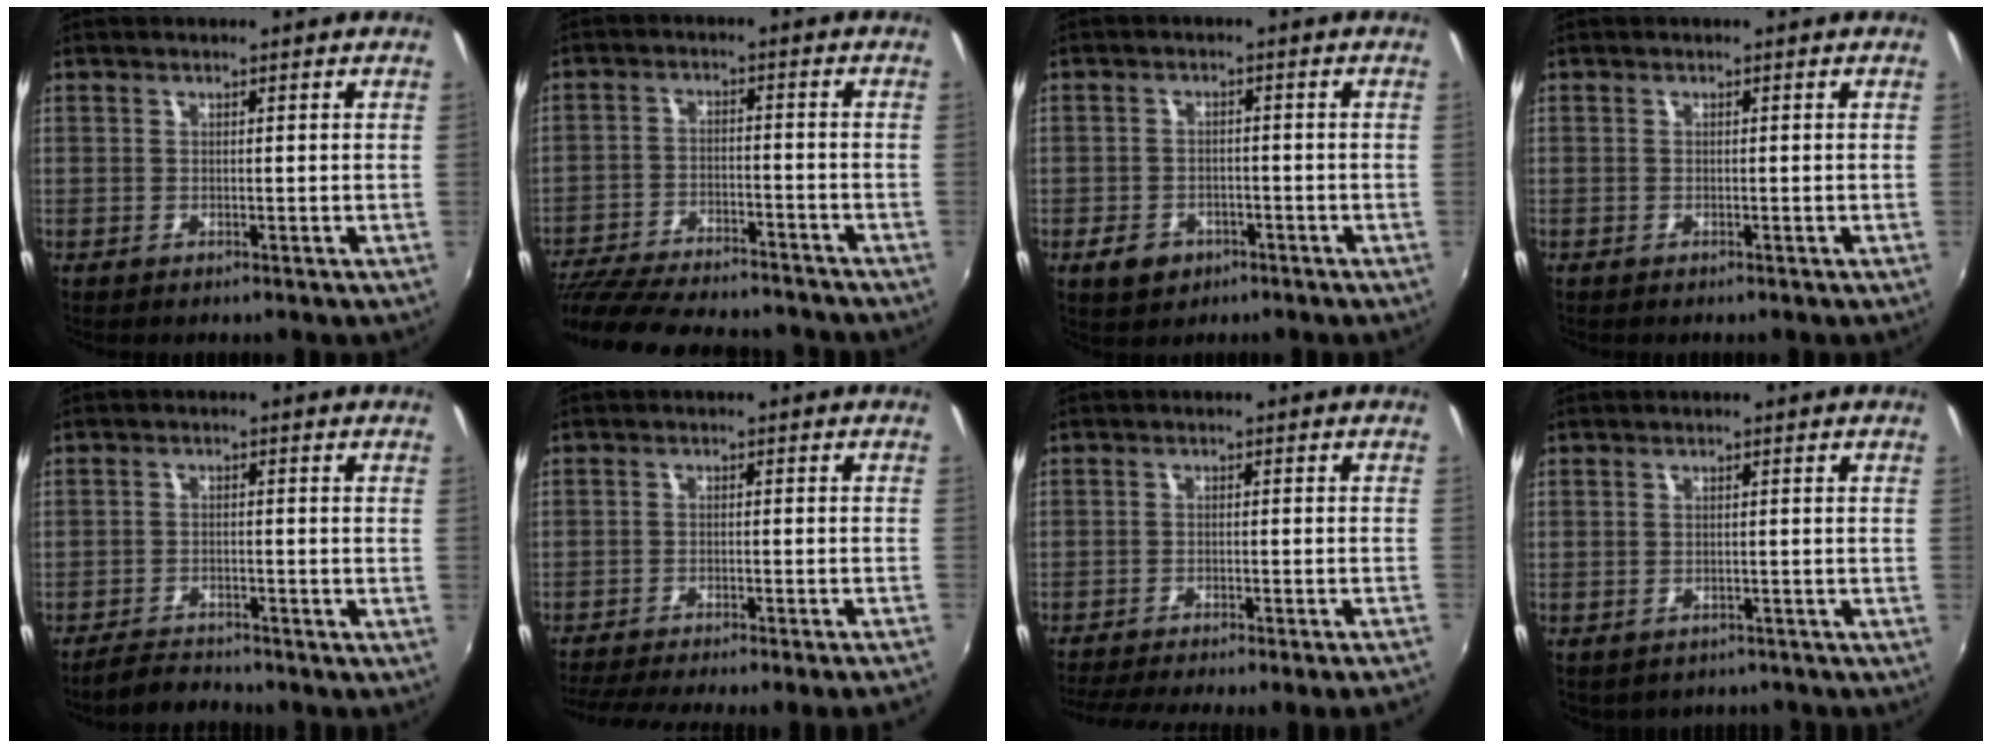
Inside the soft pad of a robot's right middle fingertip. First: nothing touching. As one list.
[{"total": 21.8, "force": [-18.9, 5.5, 9.4], "torque": [-0.195, -0.025, -0.280]}, {"total": 5.1, "force": [-2.7, 3.7, 2.1], "torque": [-0.059, 0.004, -0.038]}, {"total": 0.0}, {"total": 4.9, "force": [-4.7, 1.2, 0.9], "torque": [-0.039, 0.003, -0.076]}, {"total": 13.2, "force": [-12.0, -0.6, 5.5], "torque": [-0.117, -0.019, -0.173]}, {"total": 11.7, "force": [-10.6, -0.7, 4.9], "torque": [-0.105, -0.018, -0.153]}, {"total": 5.2, "force": [-4.0, 2.8, 1.7], "torque": [-0.037, -0.015, -0.045]}]